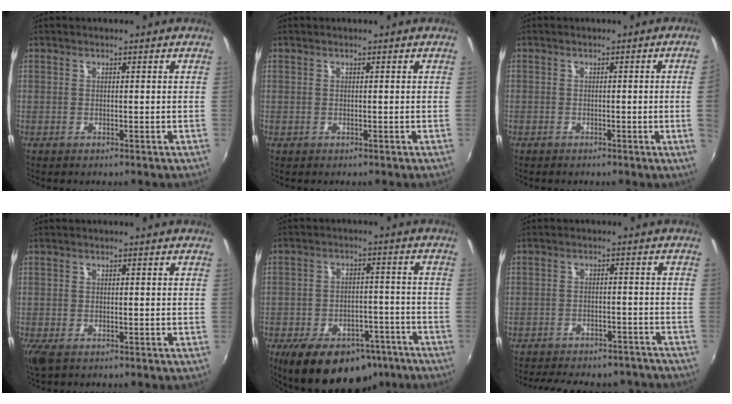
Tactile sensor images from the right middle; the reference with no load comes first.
{"total": 0.0}
{"total": 2.9, "force": [-0.3, -1.6, 2.4], "torque": [-0.042, -0.014, 0.002]}
{"total": 3.1, "force": [-1.8, 1.4, 2.1], "torque": [-0.043, -0.015, -0.030]}
{"total": 17.8, "force": [-12.3, 9.2, 9.0], "torque": [-0.172, 0.002, -0.161]}
{"total": 18.8, "force": [-16.4, 6.3, 6.8], "torque": [-0.148, 0.004, -0.200]}